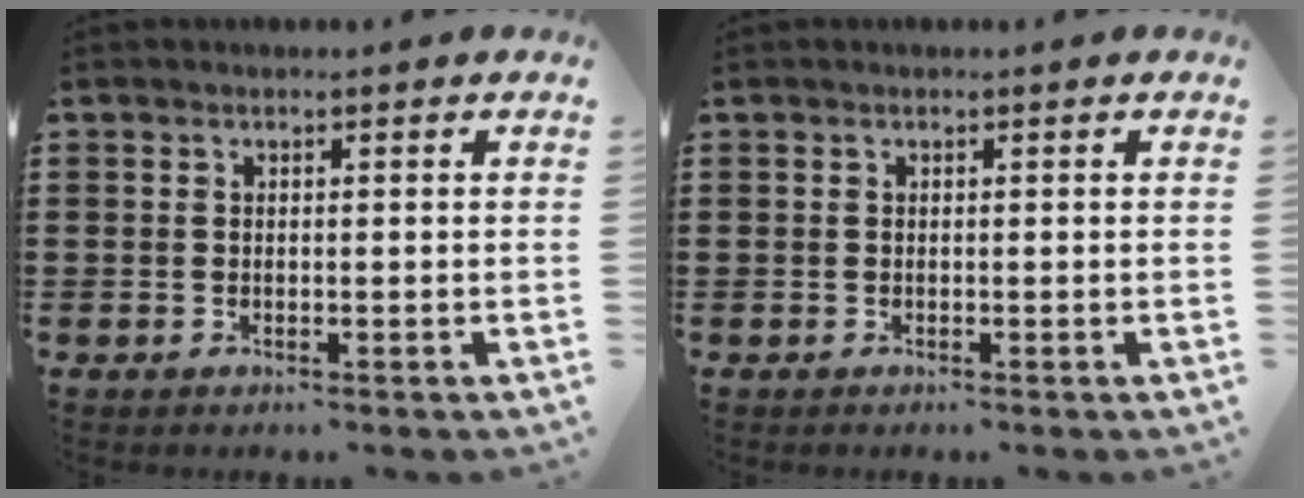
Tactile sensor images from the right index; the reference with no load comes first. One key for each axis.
{"total": 0.0}